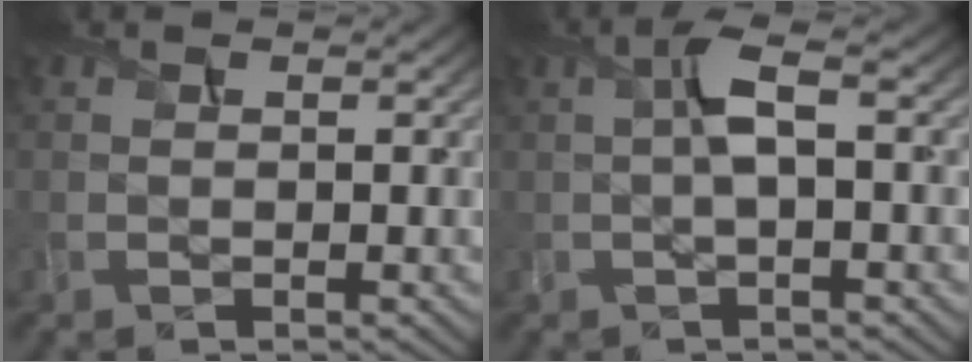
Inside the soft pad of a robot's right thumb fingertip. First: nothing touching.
{"total": 3.7, "force": [0.1, 0.9, 3.6], "torque": [-0.076, 0.013, -0.001]}